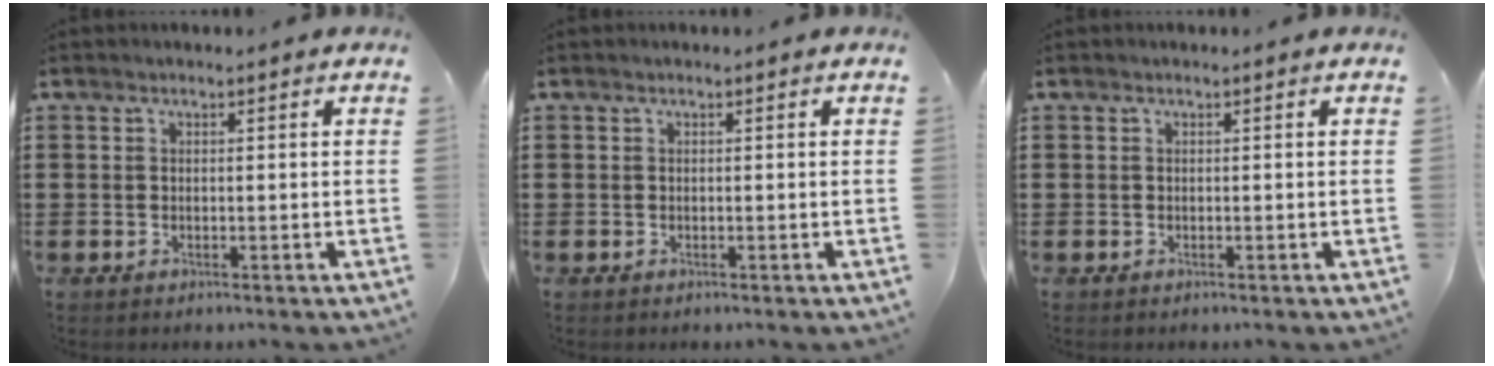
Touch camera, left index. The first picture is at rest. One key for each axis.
{"total": 0.0}
{"total": 0.0}